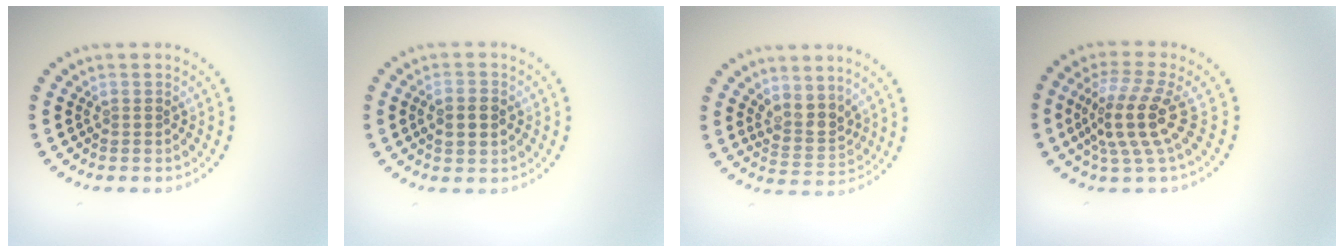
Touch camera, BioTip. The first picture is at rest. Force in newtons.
{"total": 2.4, "press": 2.4, "slide": 0.2}
{"total": 2.7, "press": 2.2, "slide": 1.6}
{"total": 4.6, "press": 3.7, "slide": 2.6}